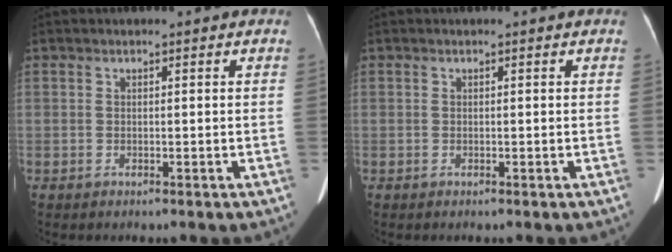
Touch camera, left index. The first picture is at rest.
{"total": 0.0}